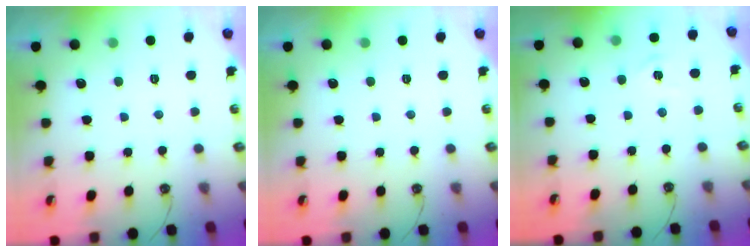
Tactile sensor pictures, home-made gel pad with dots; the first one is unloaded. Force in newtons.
{"total": 0.0}
{"total": 3.7, "press": 3.7, "slide": 0.6}